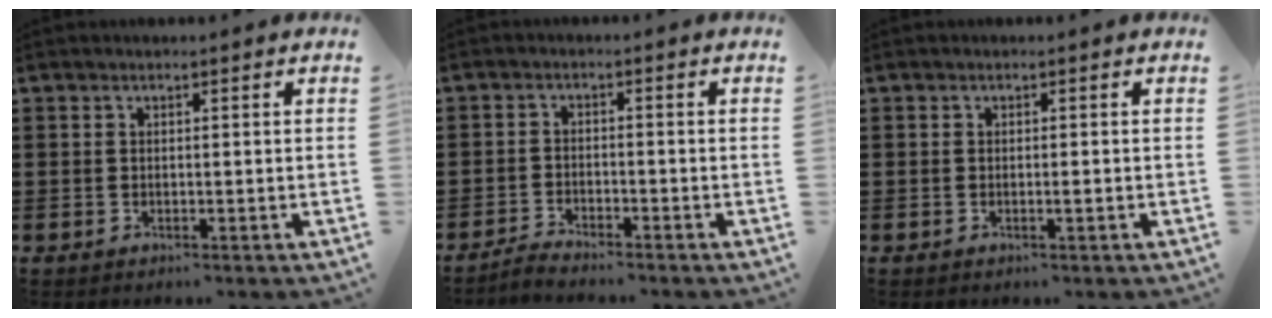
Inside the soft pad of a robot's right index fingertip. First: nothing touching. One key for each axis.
{"total": 2.1, "fx": -2.1, "fy": 0.0, "fz": 0.1, "tx": -0.006, "ty": 0.005, "tz": -0.042}
{"total": 0.8, "fx": -0.2, "fy": 0.0, "fz": 0.8, "tx": -0.014, "ty": -0.006, "tz": -0.002}